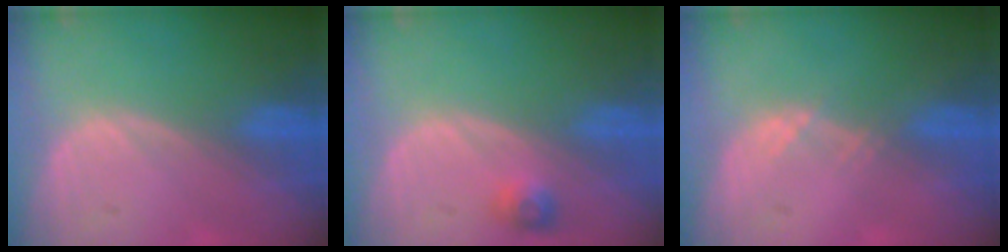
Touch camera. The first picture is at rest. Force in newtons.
{"total": 2.4, "press": 2.2, "slide": 0.9}
{"total": 1.3, "press": 1.1, "slide": 0.7}